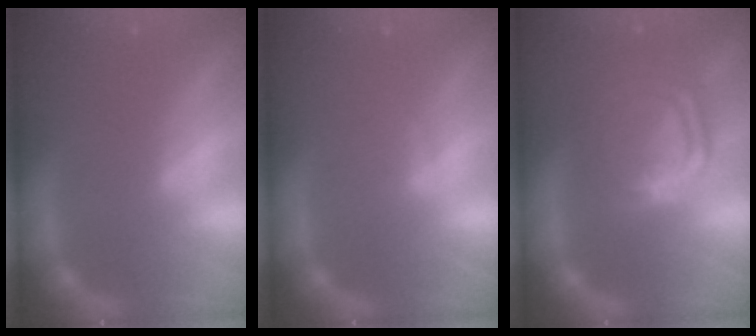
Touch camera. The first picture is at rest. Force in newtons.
{"total": 1.4}
{"total": 10.0}